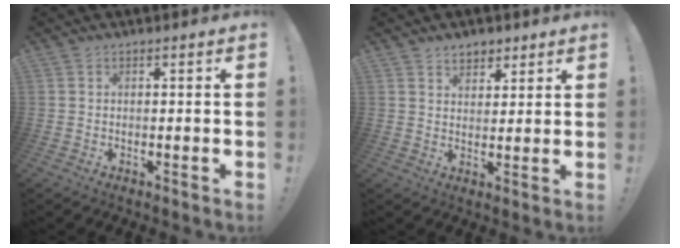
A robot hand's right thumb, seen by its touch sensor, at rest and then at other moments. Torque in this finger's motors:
{"motor_torque": [-0.01, 0.01, 0.07, 0.08, 0.00]}